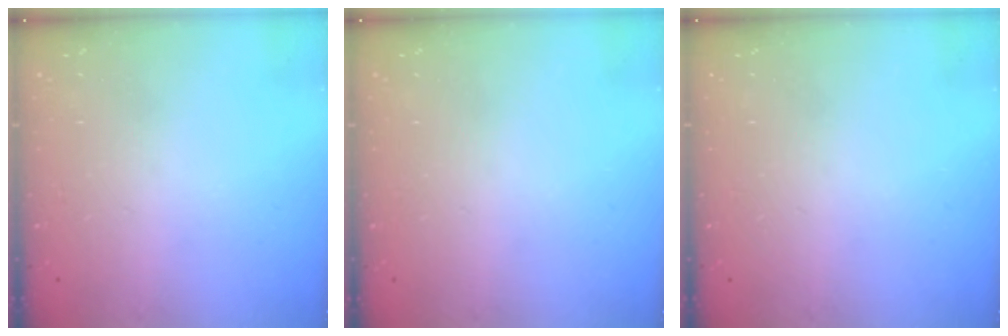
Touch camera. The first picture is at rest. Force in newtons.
{"total": 0.0}
{"total": 0.0}